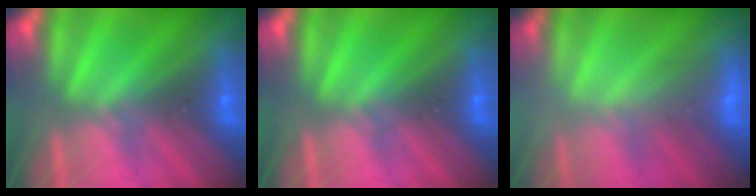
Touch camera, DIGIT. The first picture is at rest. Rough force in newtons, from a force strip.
{"total": 0.0}
{"total": 2.2}